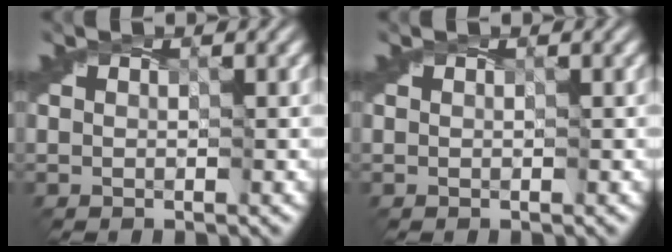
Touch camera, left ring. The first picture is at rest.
{"total": 0.0}